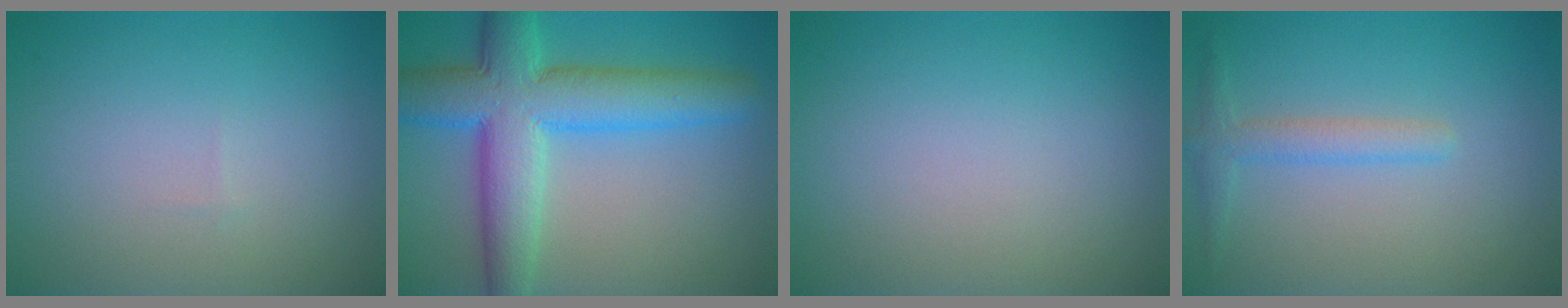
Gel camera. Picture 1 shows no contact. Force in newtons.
{"total": 9.3, "press": 9.3, "slide": 0.3}
{"total": 0.0}
{"total": 2.0, "press": 2.0, "slide": 0.1}